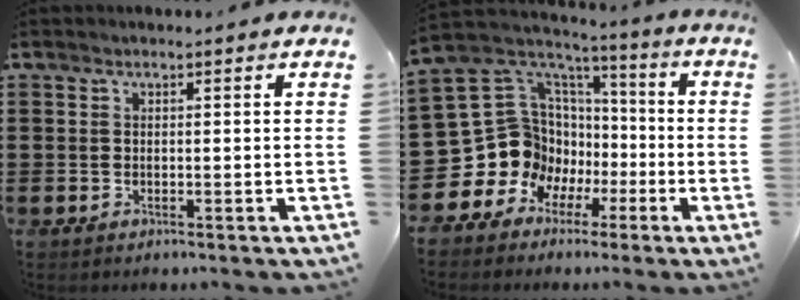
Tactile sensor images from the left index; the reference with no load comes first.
{"total": 12.9, "force": [-2.2, 12.3, 3.5], "torque": [-0.128, -0.036, -0.015]}